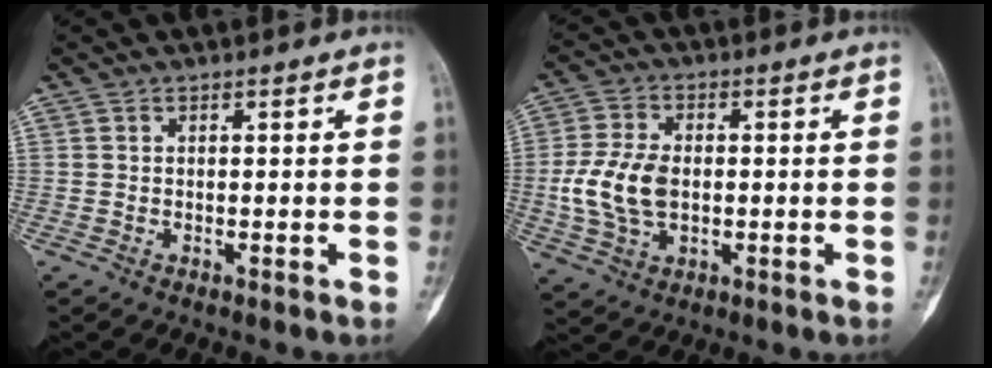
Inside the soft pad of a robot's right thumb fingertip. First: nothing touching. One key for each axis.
{"total": 10.3, "fx": -0.6, "fy": 6.5, "fz": 7.9, "tx": -0.161, "ty": 0.005, "tz": -0.011}